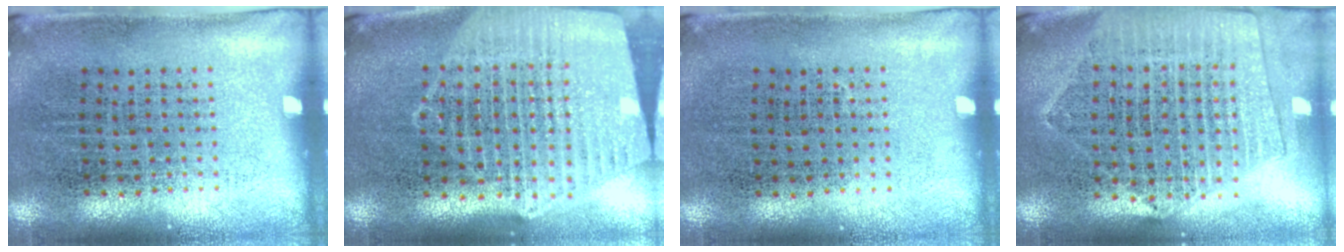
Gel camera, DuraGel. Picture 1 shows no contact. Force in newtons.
{"total": 2.3, "press": 2.0, "slide": 1.1}
{"total": 0.0}
{"total": 1.9, "press": 1.8, "slide": 0.8}